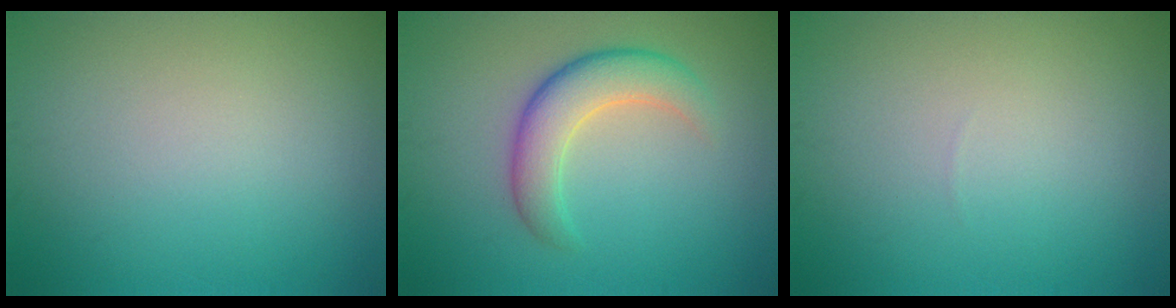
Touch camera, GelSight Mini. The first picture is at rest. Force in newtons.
{"total": 4.5, "press": 4.5, "slide": 0.3}
{"total": 0.0}